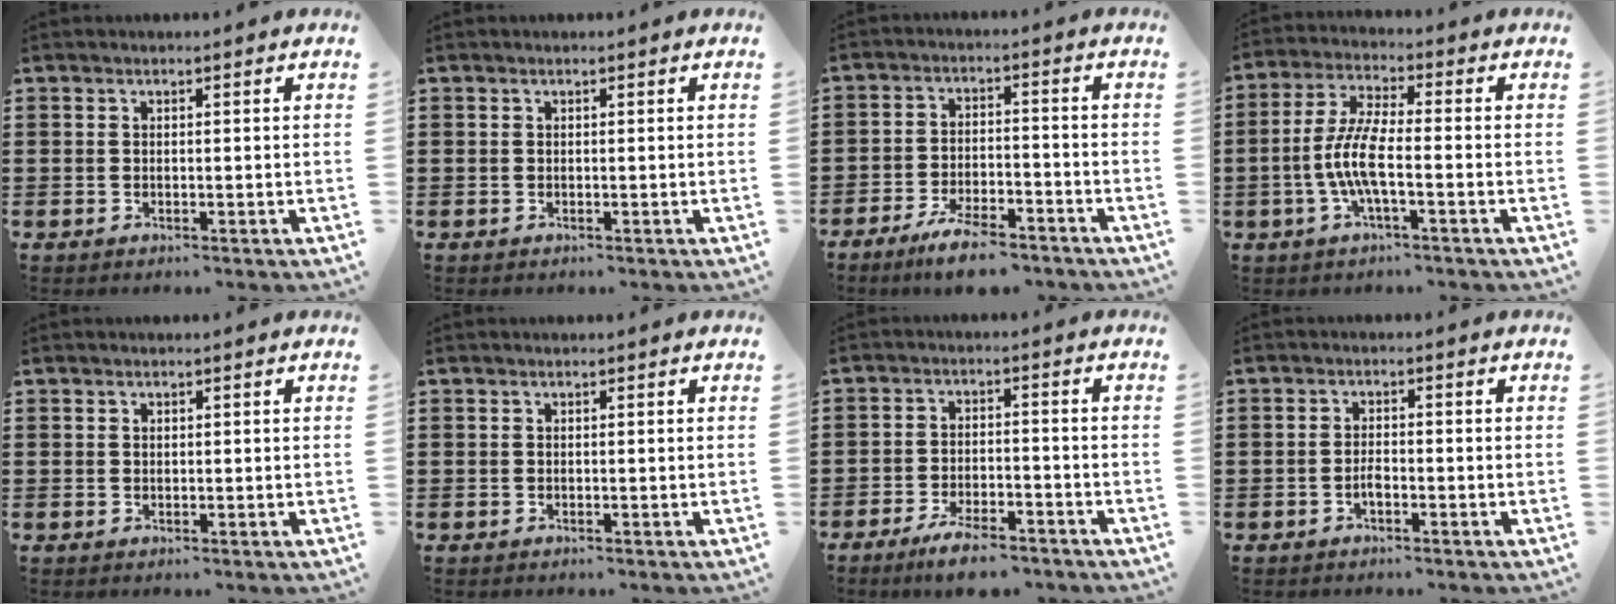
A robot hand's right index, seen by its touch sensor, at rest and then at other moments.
{"total": 0.0}
{"total": 6.4, "force": [-5.6, 0.9, 3.0], "torque": [-0.058, 0.001, -0.106]}
{"total": 7.4, "force": [-2.0, 1.9, 6.9], "torque": [-0.168, -0.018, -0.046]}
{"total": 0.5, "force": [0.2, 0.5, 0.1], "torque": [-0.003, 0.003, 0.005]}
{"total": 0.0}
{"total": 5.3, "force": [-4.7, 0.7, 2.4], "torque": [-0.052, -0.002, -0.090]}
{"total": 1.8, "force": [-0.9, 0.7, 1.4], "torque": [-0.029, -0.001, -0.016]}